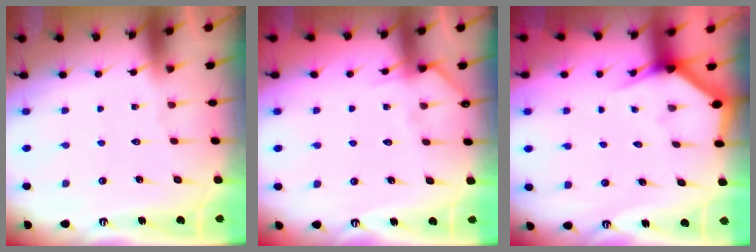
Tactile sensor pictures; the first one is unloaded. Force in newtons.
{"total": 4.9, "press": 4.8, "slide": 0.7}
{"total": 3.0, "press": 3.0, "slide": 0.1}